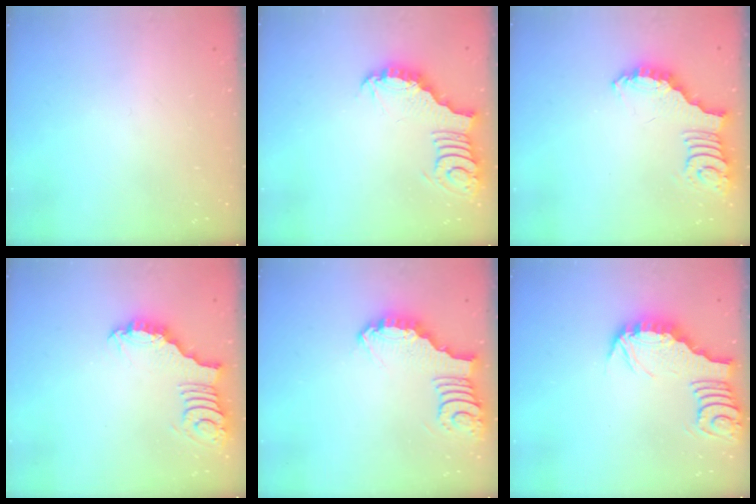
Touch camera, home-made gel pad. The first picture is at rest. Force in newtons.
{"total": 3.5, "press": 3.5, "slide": 0.6}
{"total": 2.4, "press": 2.4, "slide": 0.5}
{"total": 3.0, "press": 3.0, "slide": 0.0}
{"total": 3.7, "press": 3.7, "slide": 0.1}
{"total": 3.4, "press": 3.4, "slide": 0.2}